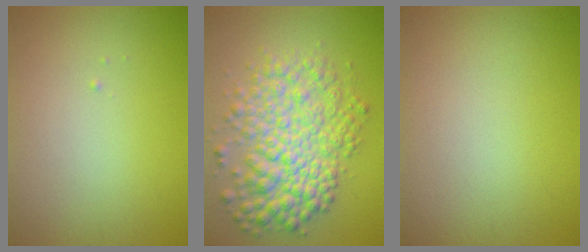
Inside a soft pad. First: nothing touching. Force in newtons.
{"total": 7.4, "press": 7.4, "slide": 0.1}
{"total": 0.0}